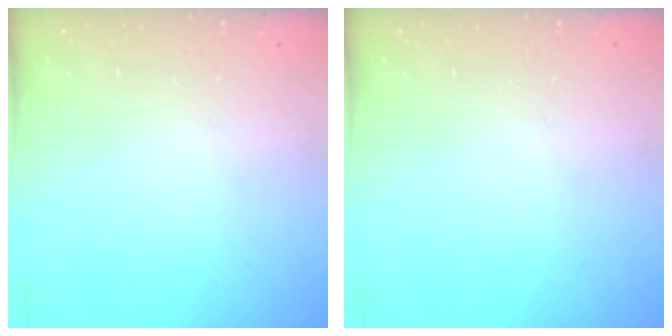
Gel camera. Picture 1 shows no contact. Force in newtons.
{"total": 0.0}